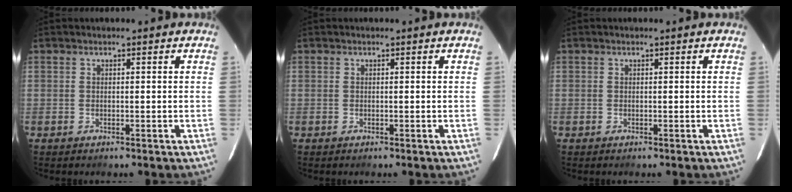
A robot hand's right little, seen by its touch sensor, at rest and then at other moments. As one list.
[{"total": 0.0}, {"total": 0.0}]